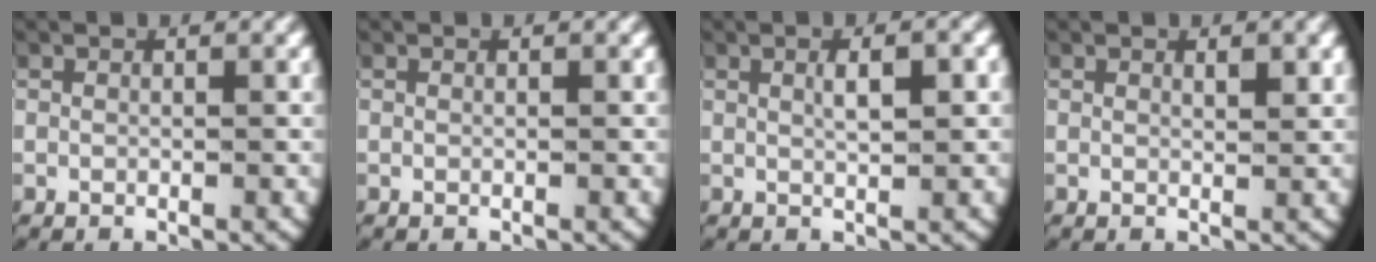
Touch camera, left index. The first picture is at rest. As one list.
[{"total": 0.0}, {"total": 2.2, "force": [0.5, 0.4, 2.1], "torque": [-0.031, -0.001, 0.013]}, {"total": 0.9, "force": [0.6, 0.1, 0.7], "torque": [-0.009, -0.007, 0.011]}]